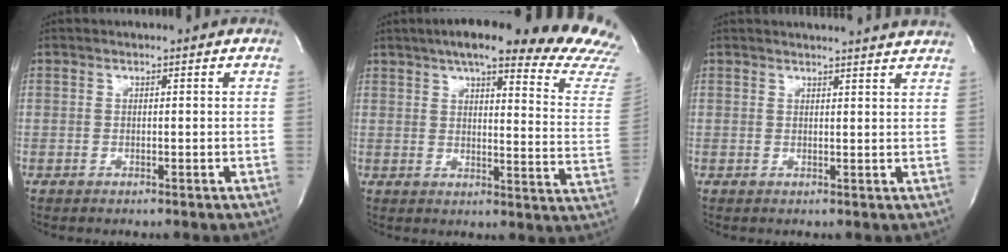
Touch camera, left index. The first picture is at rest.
{"total": 27.2, "force": [23.3, 2.6, 13.6], "torque": [-0.156, -0.072, 0.260]}
{"total": 9.8, "force": [9.4, -0.3, 2.4], "torque": [-0.029, -0.014, 0.092]}